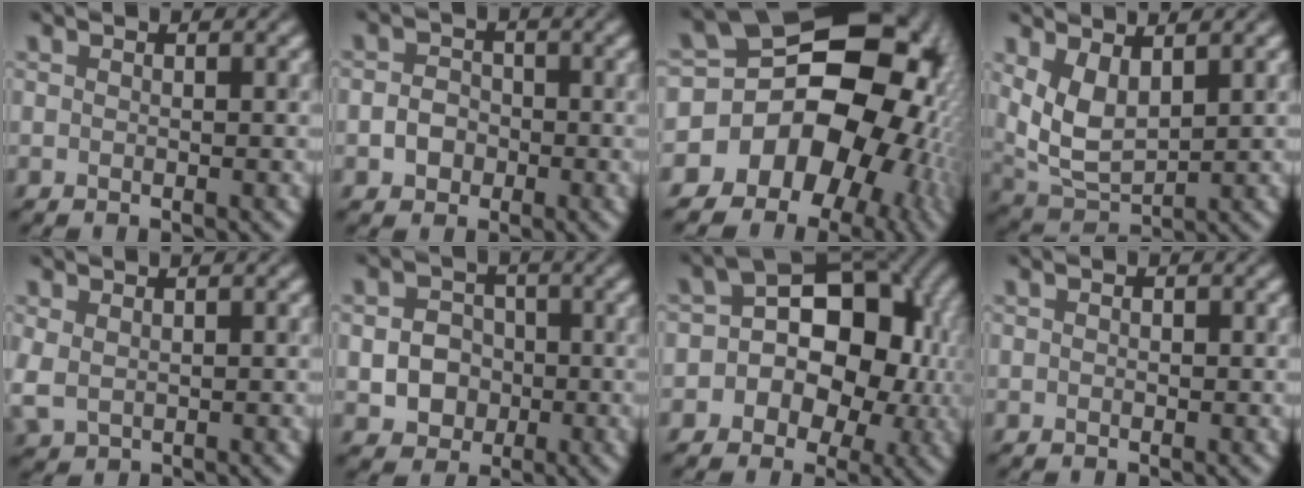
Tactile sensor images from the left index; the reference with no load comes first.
{"total": 2.4, "force": [-0.7, 2.0, 1.0], "torque": [-0.013, 0.000, -0.020]}
{"total": 16.4, "force": [-3.0, 12.5, 10.2], "torque": [-0.138, -0.003, -0.054]}
{"total": 4.6, "force": [1.5, 2.4, 3.6], "torque": [-0.086, -0.008, 0.038]}
{"total": 2.6, "force": [0.2, 1.9, 1.8], "torque": [-0.052, -0.005, 0.009]}
{"total": 3.9, "force": [-0.6, 3.4, 1.9], "torque": [-0.028, 0.000, -0.013]}
{"total": 11.1, "force": [-0.5, 8.6, 7.0], "torque": [-0.048, 0.041, -0.049]}
{"total": 0.5, "force": [0.0, 0.4, 0.3], "torque": [-0.003, -0.003, -0.003]}